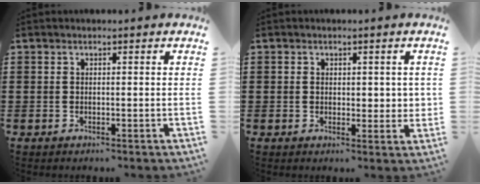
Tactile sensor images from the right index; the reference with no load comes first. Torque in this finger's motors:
{"motor_torque": [0.45, 0.10, 0.08, 0.00]}